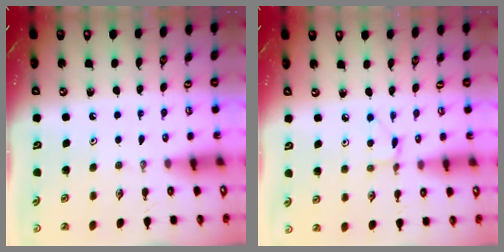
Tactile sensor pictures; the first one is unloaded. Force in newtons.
{"total": 2.6, "press": 2.6, "slide": 0.3}